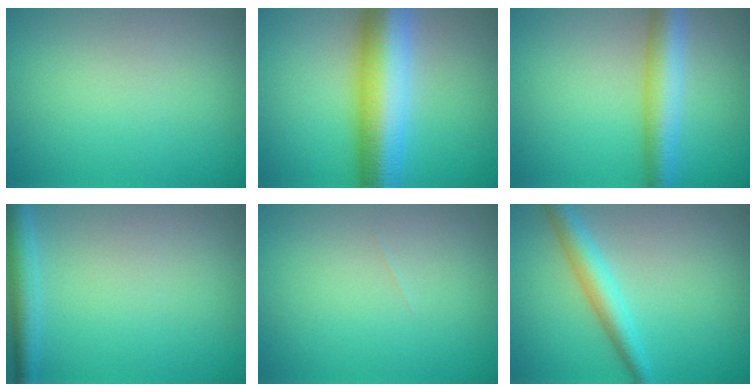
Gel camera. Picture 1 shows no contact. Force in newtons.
{"total": 9.9, "press": 9.9, "slide": 0.2}
{"total": 5.1, "press": 5.1, "slide": 0.1}
{"total": 2.5, "press": 2.5, "slide": 0.1}
{"total": 0.0}
{"total": 3.3, "press": 3.3, "slide": 0.1}